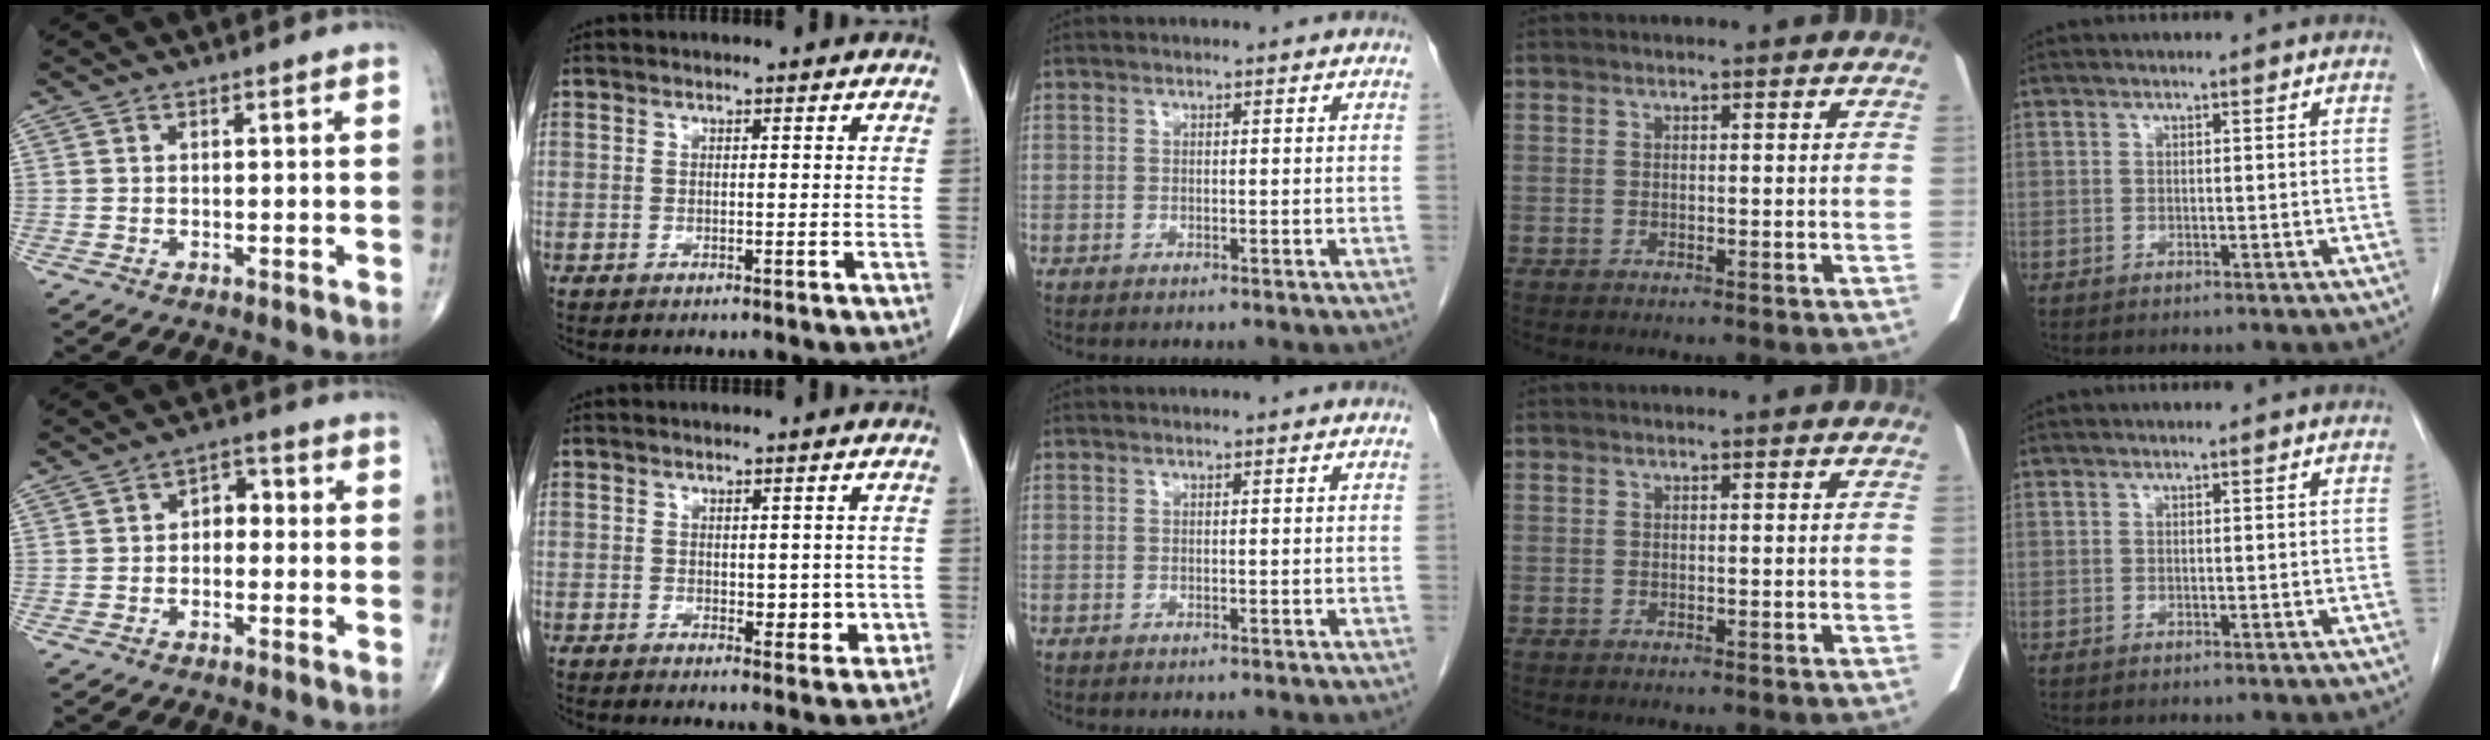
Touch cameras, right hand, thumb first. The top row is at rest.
{"thumb": {"total": 4.0, "force": [-0.3, 2.9, 2.8], "torque": [-0.020, 0.018, -0.018]}, "index": {"total": 4.2, "force": [0.1, 2.3, 3.5], "torque": [-0.035, -0.009, 0.007]}}